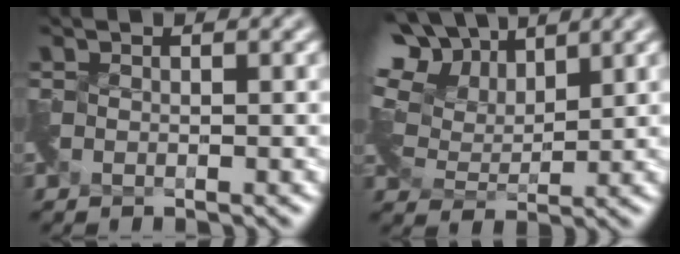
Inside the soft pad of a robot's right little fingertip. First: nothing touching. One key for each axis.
{"total": 11.6, "fx": 7.5, "fy": 6.7, "fz": 5.7, "tx": -0.114, "ty": 0.043, "tz": 0.118}